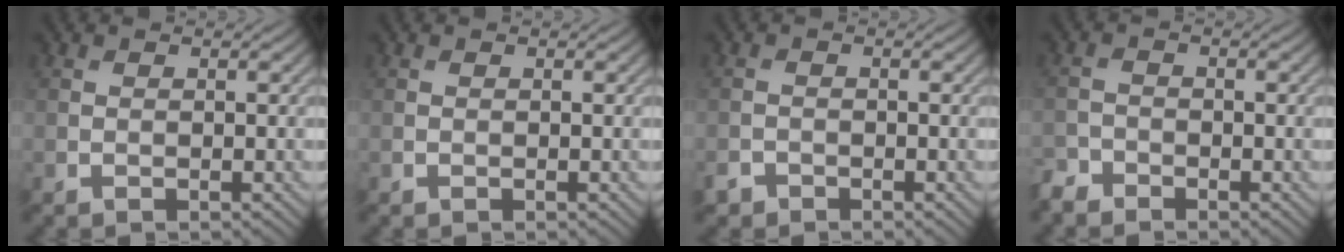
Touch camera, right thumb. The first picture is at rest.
{"total": 0.0}
{"total": 1.4, "force": [-1.1, 0.8, 0.2], "torque": [-0.004, -0.002, -0.026]}
{"total": 2.1, "force": [-1.9, 0.8, 0.2], "torque": [-0.005, -0.003, -0.049]}